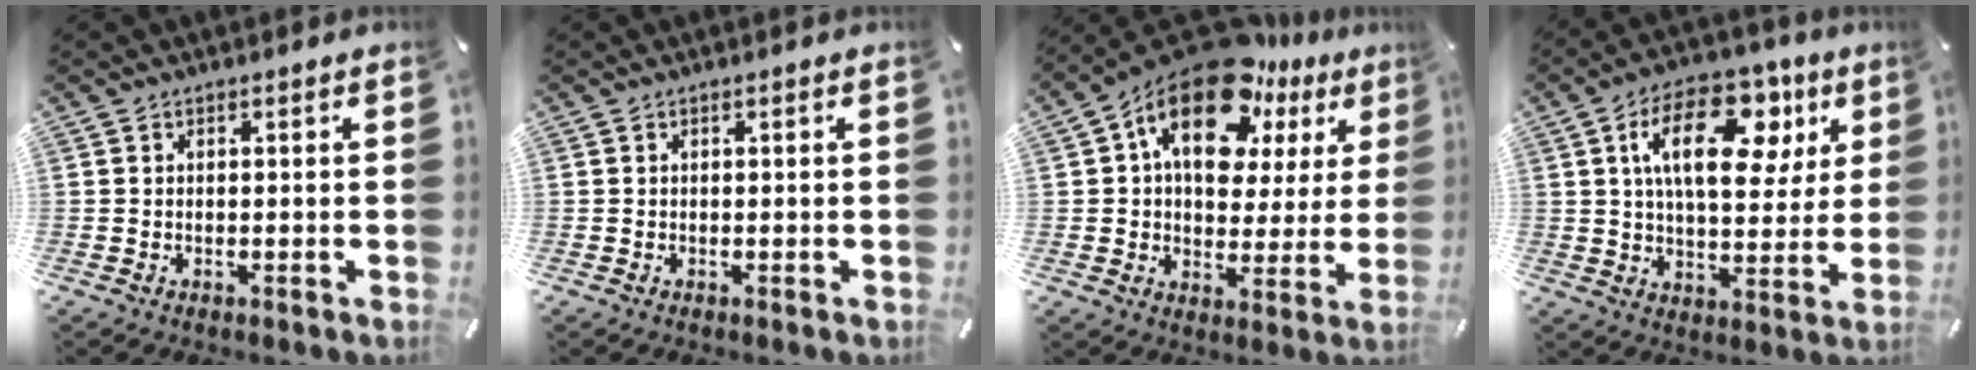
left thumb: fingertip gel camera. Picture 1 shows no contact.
{"total": 0.0}
{"total": 20.4, "force": [11.5, 11.3, 12.4], "torque": [-0.213, -0.065, 0.196]}
{"total": 19.1, "force": [7.2, 10.4, 14.3], "torque": [-0.216, -0.010, 0.117]}